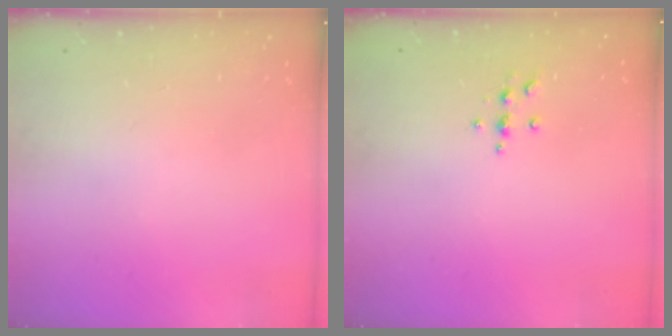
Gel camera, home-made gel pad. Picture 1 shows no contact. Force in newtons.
{"total": 4.2, "press": 4.2, "slide": 0.4}